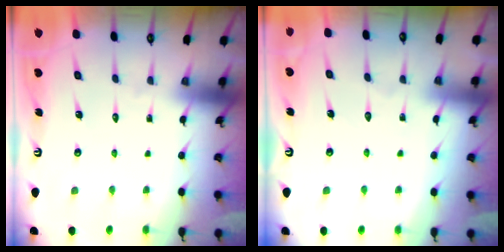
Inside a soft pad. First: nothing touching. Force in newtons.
{"total": 3.2, "press": 3.2, "slide": 0.4}